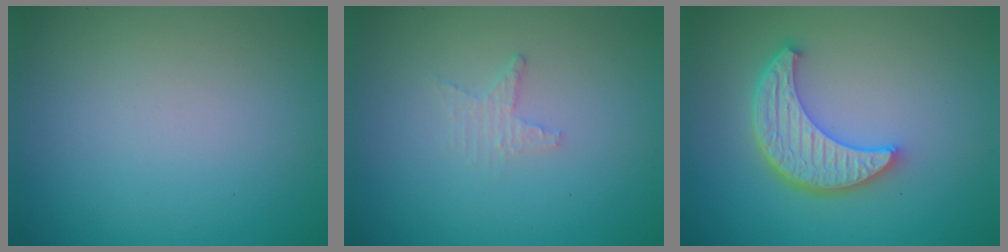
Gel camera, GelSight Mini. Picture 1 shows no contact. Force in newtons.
{"total": 1.2, "press": 1.2, "slide": 0.4}
{"total": 5.4, "press": 4.3, "slide": 3.2}